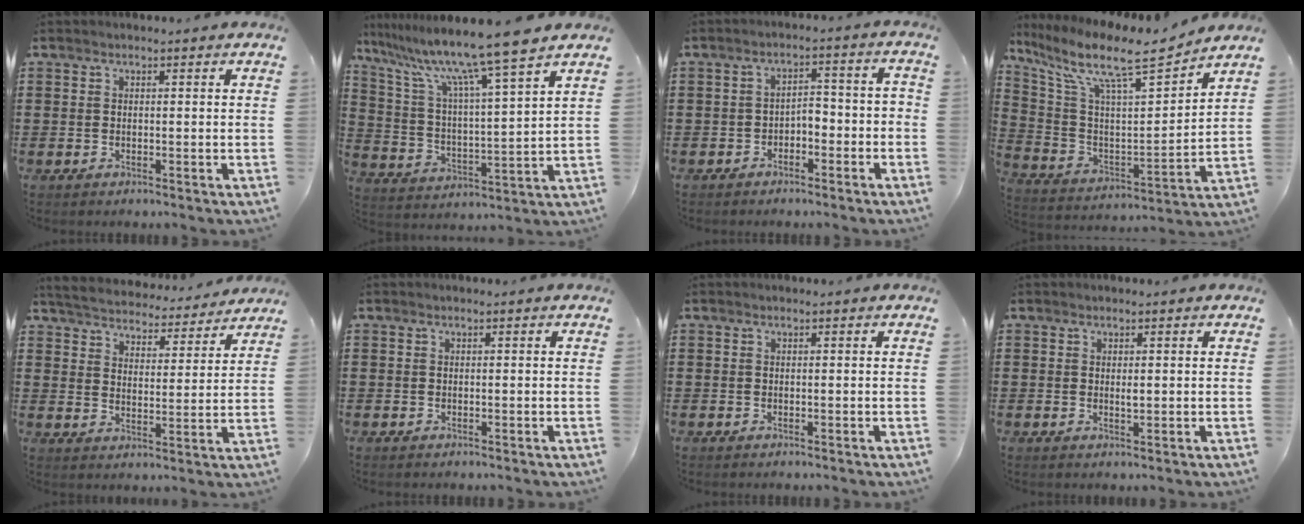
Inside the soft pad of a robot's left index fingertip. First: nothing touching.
{"total": 11.2, "force": [9.2, -1.2, 6.4], "torque": [-0.158, -0.059, 0.146]}
{"total": 3.2, "force": [-2.8, 1.1, 1.0], "torque": [-0.023, 0.004, -0.061]}
{"total": 11.2, "force": [8.6, 2.2, 6.9], "torque": [-0.159, -0.055, 0.139]}
{"total": 4.9, "force": [4.9, 0.1, 0.2], "torque": [-0.033, -0.039, 0.082]}
{"total": 0.0}
{"total": 0.0}
{"total": 1.0, "force": [0.2, 0.3, 1.0], "torque": [-0.019, 0.000, 0.003]}